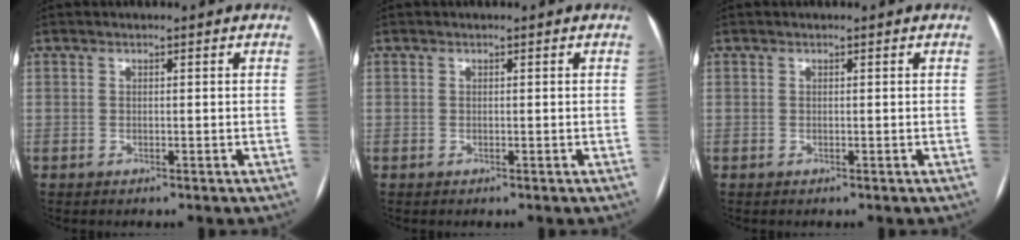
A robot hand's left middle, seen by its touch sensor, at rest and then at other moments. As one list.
[{"total": 0.0}, {"total": 0.0}]